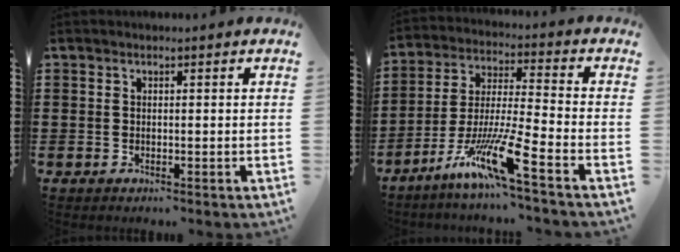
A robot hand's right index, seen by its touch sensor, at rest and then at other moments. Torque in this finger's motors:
{"motor_torque": [1.21, 0.09, 0.71, 0.21]}